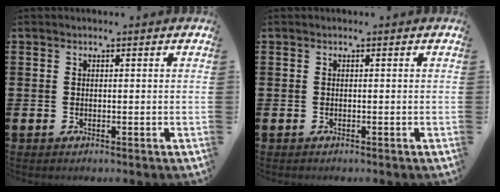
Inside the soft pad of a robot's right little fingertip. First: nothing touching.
{"total": 0.0}